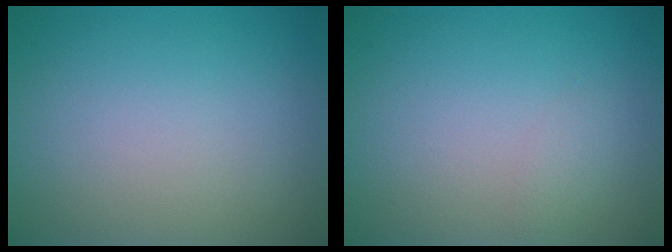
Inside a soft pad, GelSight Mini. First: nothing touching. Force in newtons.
{"total": 0.8, "press": 0.8, "slide": 0.0}